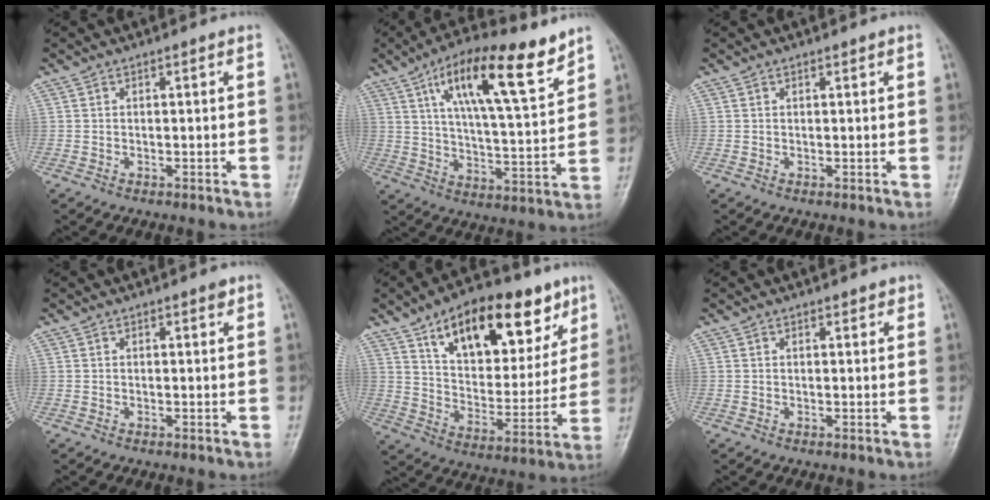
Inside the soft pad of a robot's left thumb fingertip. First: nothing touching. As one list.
[{"total": 18.0, "force": [10.2, 5.1, 14.0], "torque": [-0.207, -0.036, 0.171]}, {"total": 0.5, "force": [0.4, 0.2, 0.3], "torque": [-0.004, -0.002, 0.005]}, {"total": 1.1, "force": [0.7, 0.4, 0.7], "torque": [-0.006, -0.002, 0.007]}, {"total": 23.1, "force": [12.6, 11.6, 15.6], "torque": [-0.189, -0.034, 0.204]}, {"total": 1.4, "force": [1.0, 0.7, 0.6], "torque": [0.001, -0.005, 0.010]}]